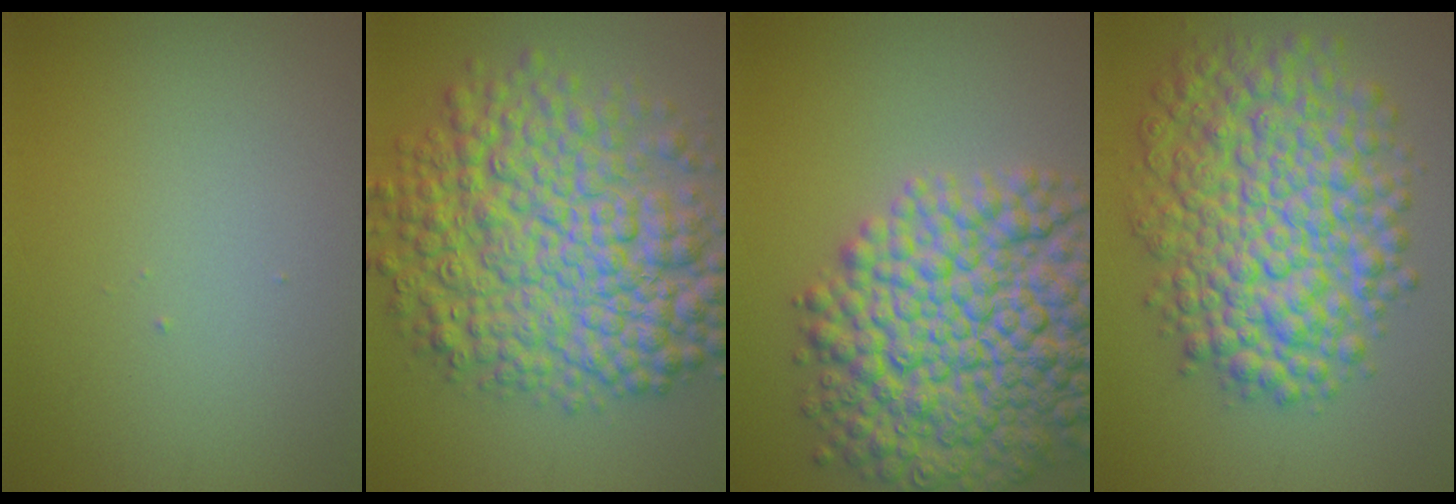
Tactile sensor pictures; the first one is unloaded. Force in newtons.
{"total": 11.5, "press": 11.5, "slide": 0.1}
{"total": 12.5, "press": 12.5, "slide": 0.3}
{"total": 10.3, "press": 10.2, "slide": 0.2}